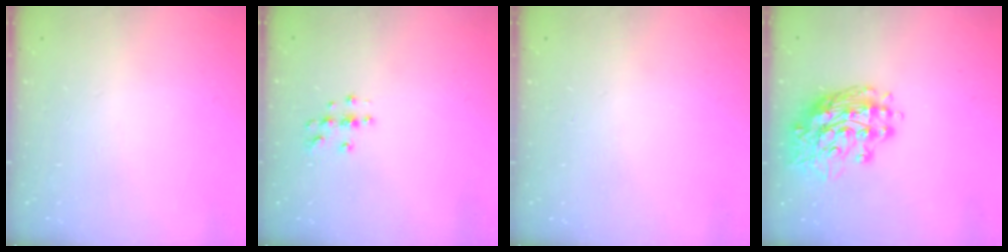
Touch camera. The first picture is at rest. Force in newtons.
{"total": 3.9, "press": 3.8, "slide": 0.4}
{"total": 0.0}
{"total": 15.0, "press": 14.9, "slide": 1.4}